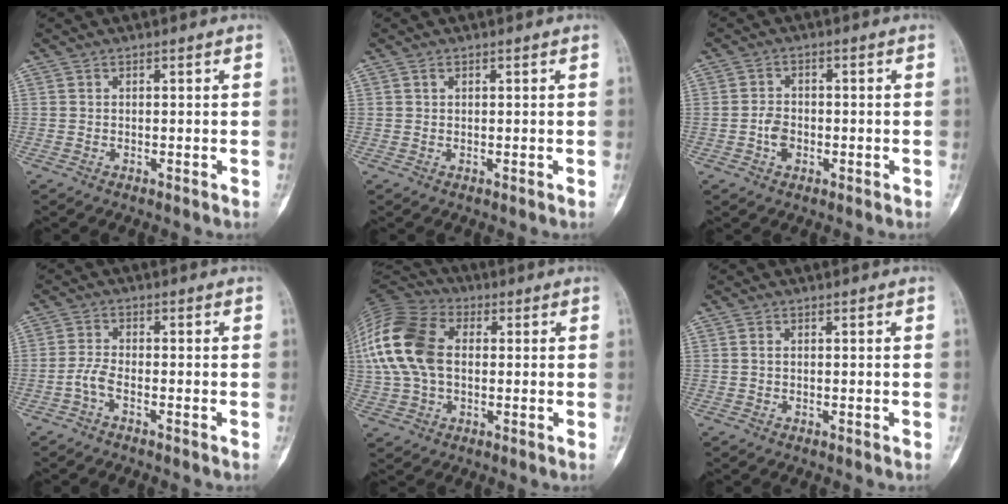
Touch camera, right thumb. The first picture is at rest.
{"total": 0.7, "force": [0.4, 0.4, 0.4], "torque": [-0.008, 0.001, 0.007]}
{"total": 3.6, "force": [-1.0, 2.7, 2.2], "torque": [-0.030, 0.010, -0.020]}
{"total": 2.6, "force": [-1.5, 0.7, 2.0], "torque": [-0.050, 0.008, -0.036]}
{"total": 17.1, "force": [1.5, 11.2, 12.9], "torque": [-0.271, 0.023, 0.021]}
{"total": 0.6, "force": [0.1, 0.3, 0.5], "torque": [-0.015, 0.002, 0.002]}